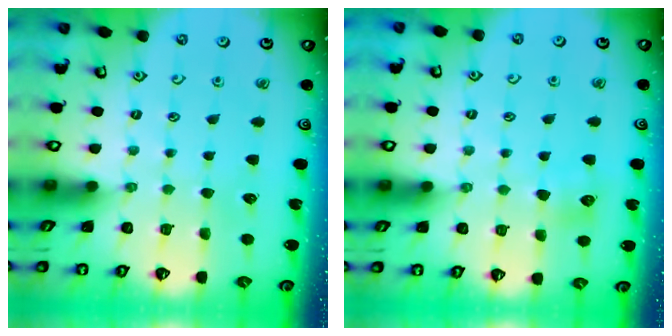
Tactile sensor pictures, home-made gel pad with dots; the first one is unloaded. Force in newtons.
{"total": 5.7, "press": 5.6, "slide": 0.8}